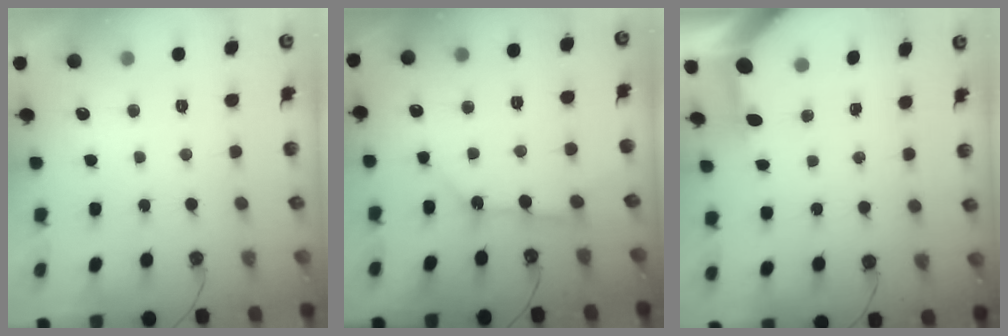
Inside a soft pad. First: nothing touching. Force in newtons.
{"total": 10.1, "press": 10.1, "slide": 1.2}
{"total": 3.5, "press": 3.5, "slide": 0.5}